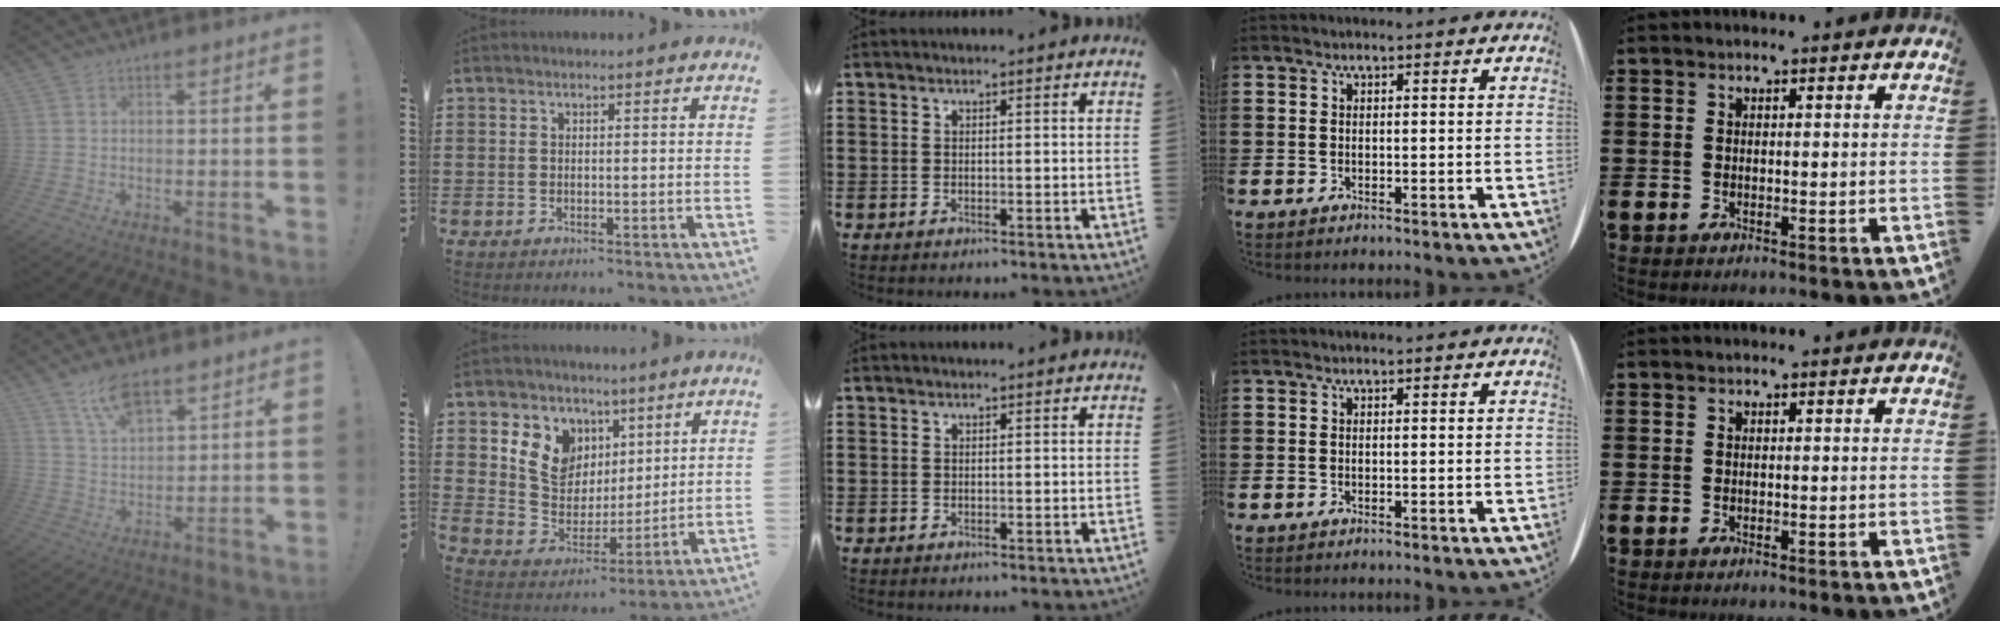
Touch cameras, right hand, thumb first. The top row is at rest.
{"thumb": {"total": 10.0, "force": [6.8, 4.4, 5.8], "torque": [-0.109, -0.026, 0.128]}, "index": {"total": 8.2, "force": [3.5, 7.2, 1.9], "torque": [-0.077, -0.016, 0.067]}}